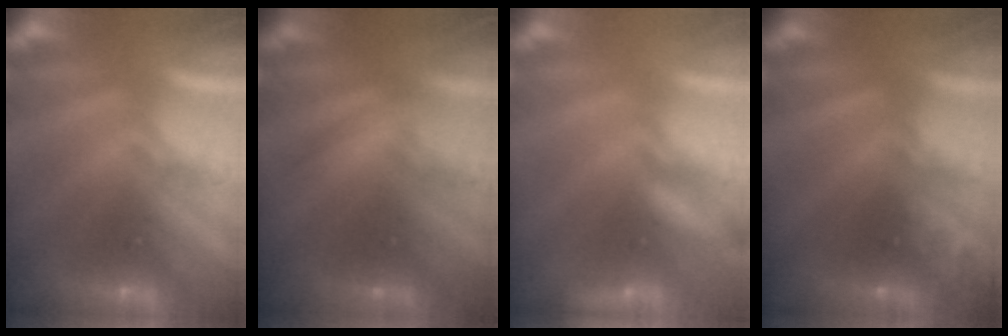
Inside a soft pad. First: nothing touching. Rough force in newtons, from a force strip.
{"total": 1.8}
{"total": 2.1}
{"total": 2.4}